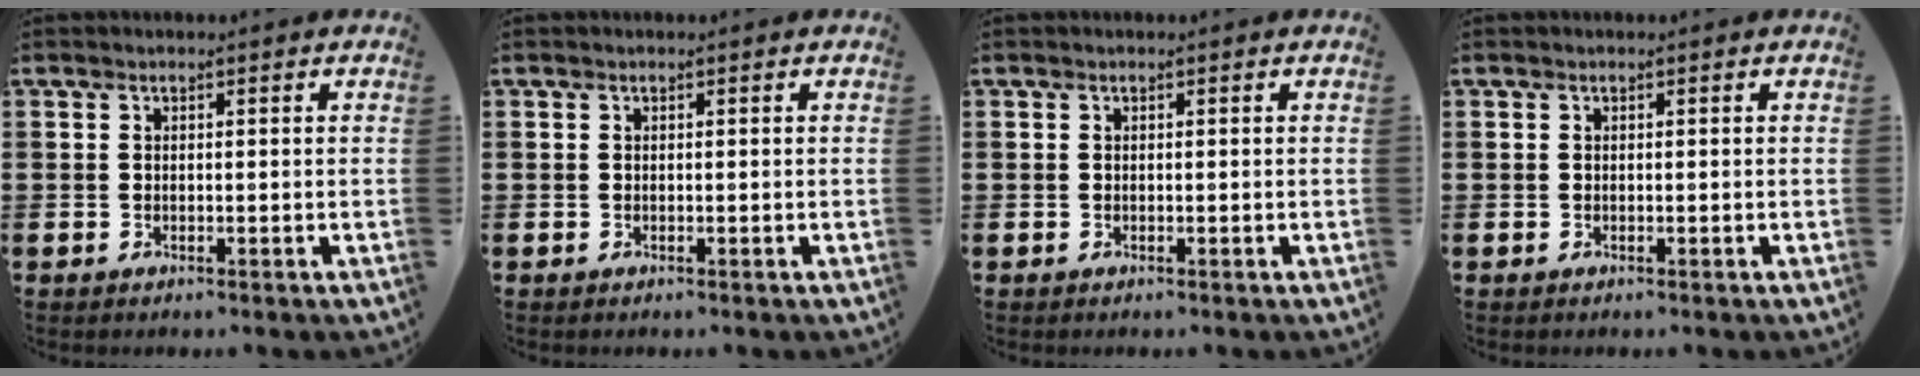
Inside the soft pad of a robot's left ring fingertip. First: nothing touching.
{"total": 0.0}
{"total": 0.0}
{"total": 0.0}